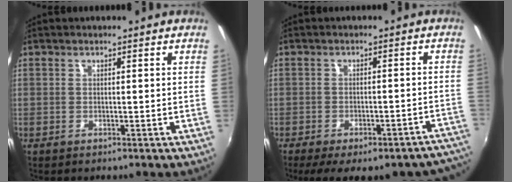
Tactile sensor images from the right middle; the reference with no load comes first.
{"total": 16.5, "force": [-13.5, 4.5, 8.4], "torque": [-0.116, -0.018, -0.158]}